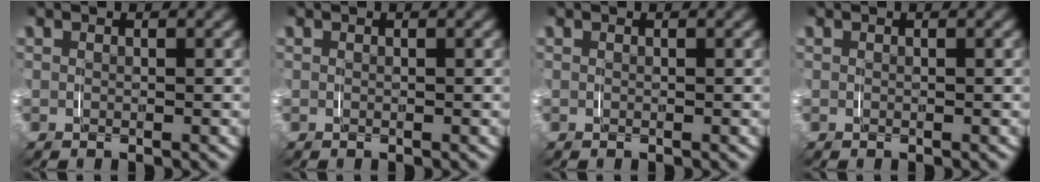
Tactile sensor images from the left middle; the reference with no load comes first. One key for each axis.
{"total": 0.0}
{"total": 0.0}
{"total": 0.0}